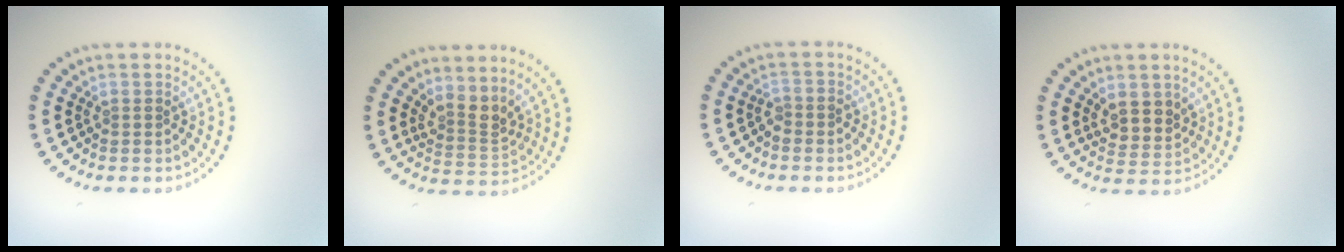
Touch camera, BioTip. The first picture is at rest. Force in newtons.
{"total": 2.6, "press": 1.8, "slide": 1.9}
{"total": 0.9, "press": 0.8, "slide": 0.5}
{"total": 2.9, "press": 2.5, "slide": 1.4}